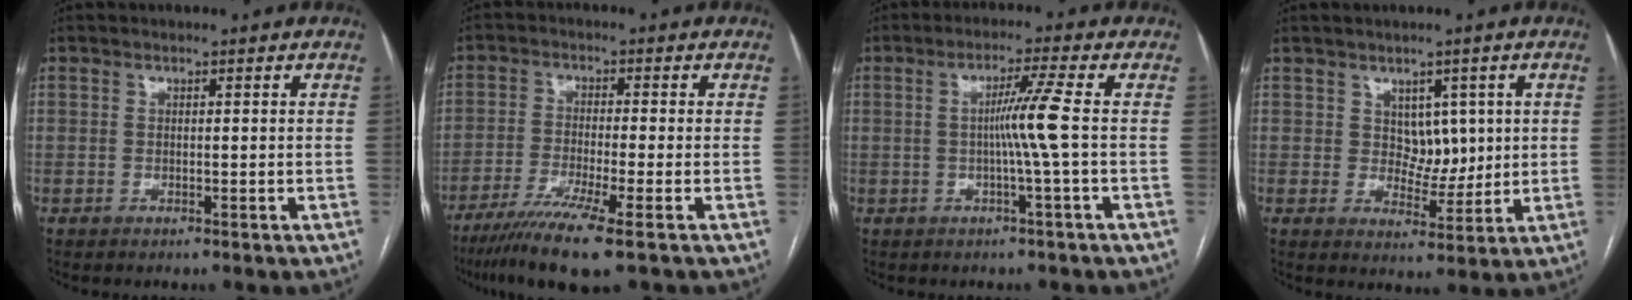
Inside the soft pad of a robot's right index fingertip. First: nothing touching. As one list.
[{"total": 9.5, "force": [-6.2, -0.5, 7.2], "torque": [-0.129, -0.026, -0.106]}, {"total": 5.3, "force": [-0.4, -1.8, 4.9], "torque": [-0.088, 0.003, -0.004]}, {"total": 4.9, "force": [1.4, 3.4, 3.2], "torque": [-0.040, 0.002, 0.030]}]